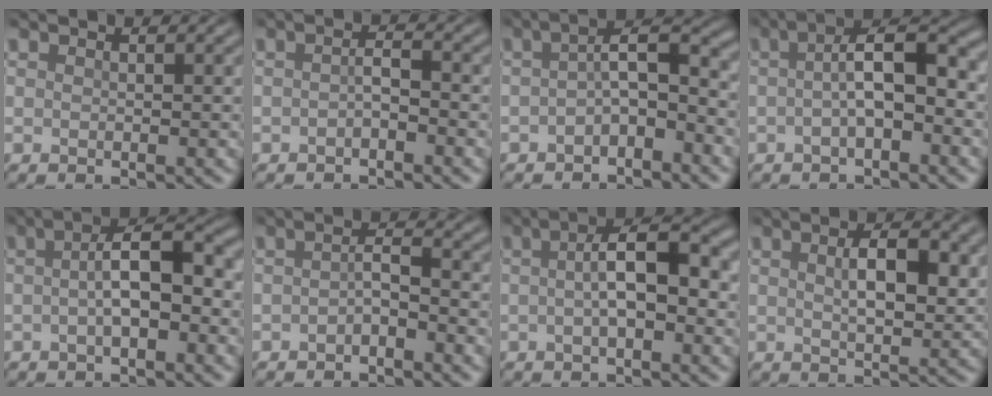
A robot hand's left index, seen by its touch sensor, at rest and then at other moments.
{"total": 1.4, "force": [-0.7, 0.4, 1.1], "torque": [-0.022, 0.004, -0.014]}
{"total": 4.1, "force": [-1.4, 1.4, 3.6], "torque": [-0.063, 0.017, -0.030]}
{"total": 5.5, "force": [-0.5, 1.6, 5.2], "torque": [-0.088, 0.016, -0.014]}
{"total": 5.6, "force": [-0.5, 1.8, 5.3], "torque": [-0.090, 0.013, -0.013]}
{"total": 1.7, "force": [-0.9, 0.5, 1.3], "torque": [-0.027, 0.005, -0.019]}
{"total": 6.0, "force": [0.1, 1.9, 5.7], "torque": [-0.095, 0.010, -0.004]}
{"total": 4.8, "force": [1.1, 2.0, 4.2], "torque": [-0.072, 0.001, 0.020]}